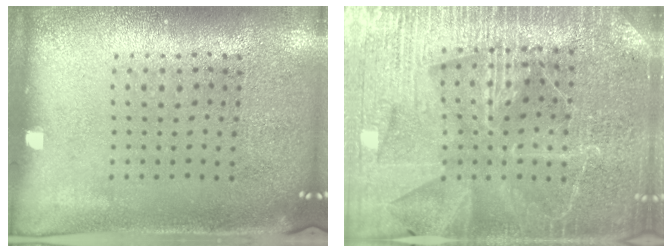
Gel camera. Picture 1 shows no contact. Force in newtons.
{"total": 4.1, "press": 3.9, "slide": 1.3}